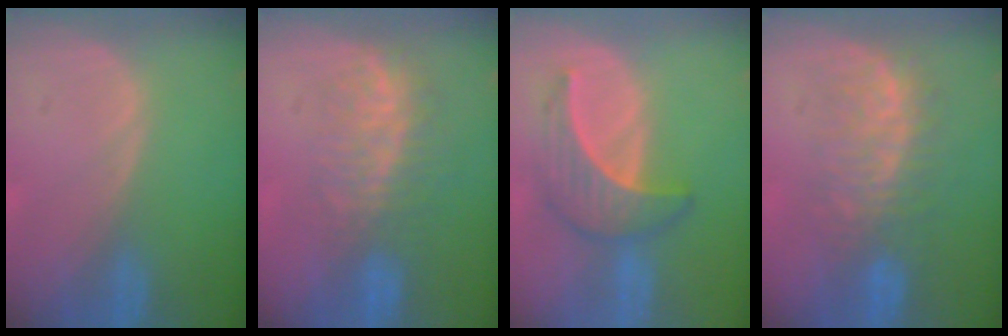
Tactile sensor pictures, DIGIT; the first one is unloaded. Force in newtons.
{"total": 7.7, "press": 7.1, "slide": 3.1}
{"total": 6.4, "press": 6.2, "slide": 1.7}
{"total": 7.8, "press": 7.6, "slide": 1.6}